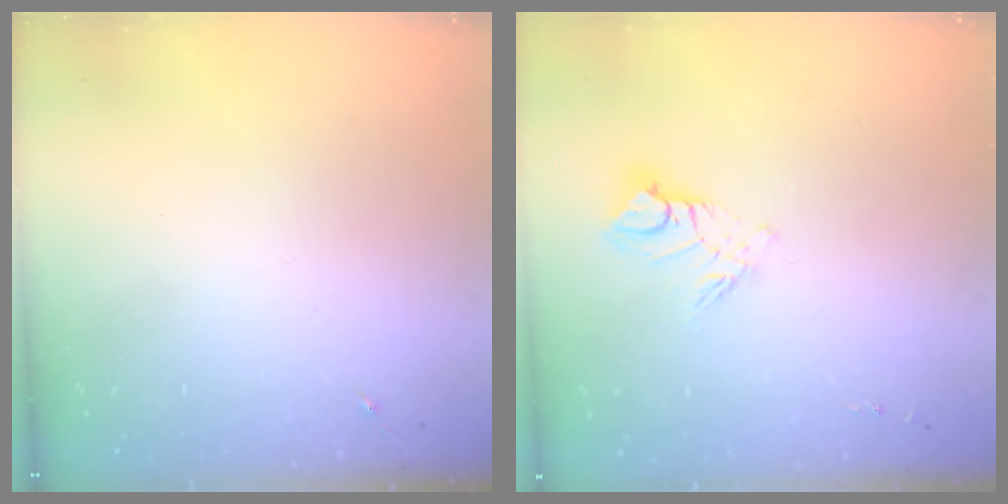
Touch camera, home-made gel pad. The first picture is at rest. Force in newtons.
{"total": 10.0, "press": 9.9, "slide": 1.0}